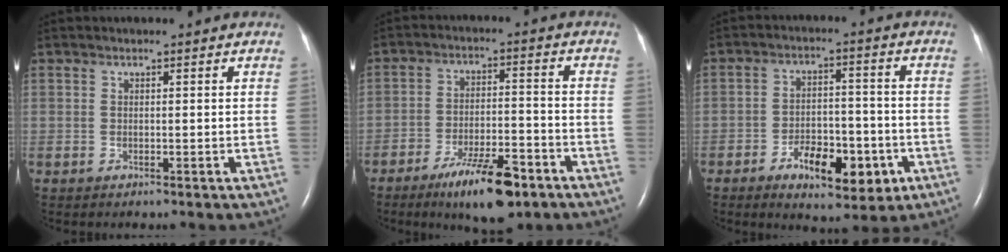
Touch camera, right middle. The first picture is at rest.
{"total": 10.8, "force": [-7.0, 2.8, 7.7], "torque": [-0.132, -0.006, -0.112]}
{"total": 10.0, "force": [-4.6, 4.5, 7.7], "torque": [-0.120, 0.009, -0.064]}